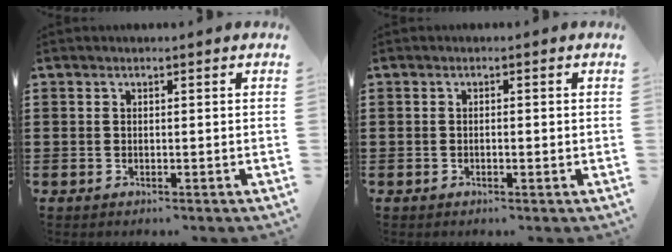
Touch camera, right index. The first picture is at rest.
{"total": 0.7, "force": [-0.2, 0.1, 0.7], "torque": [-0.013, -0.004, -0.003]}